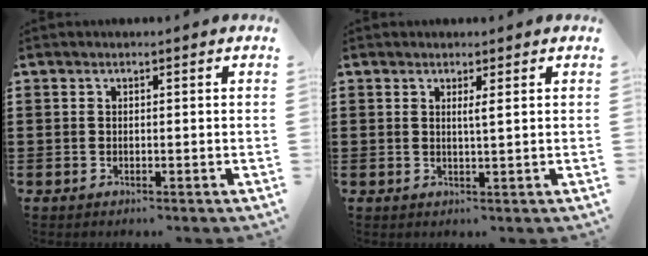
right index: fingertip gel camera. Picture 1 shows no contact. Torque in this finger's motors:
{"motor_torque": [0.31, 0.16, 0.00, 0.04]}